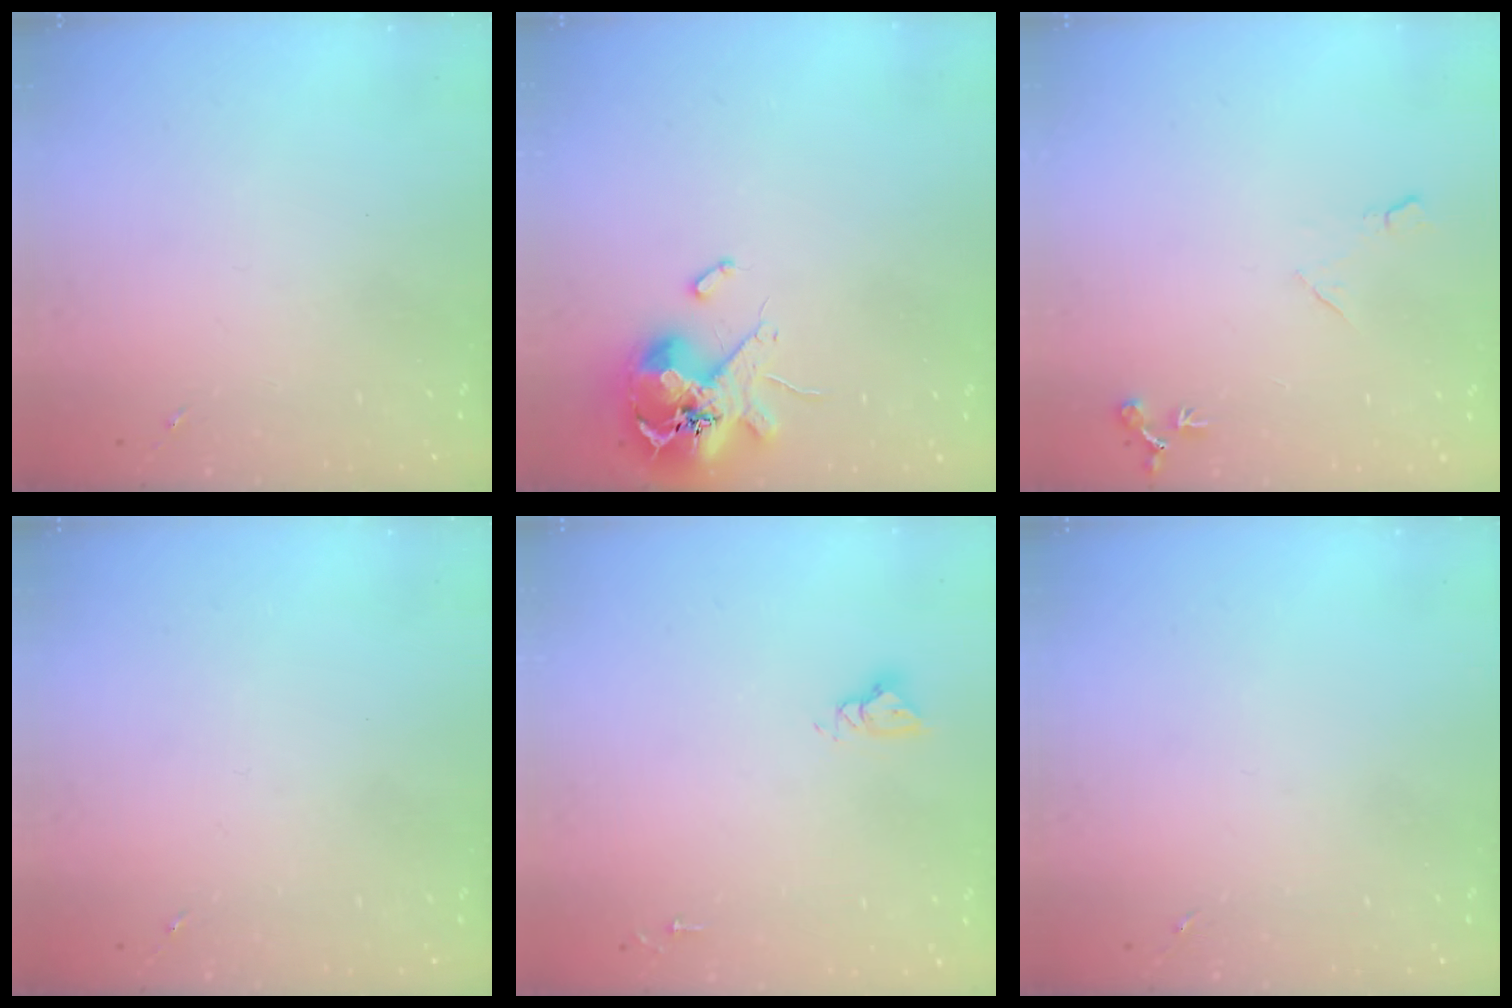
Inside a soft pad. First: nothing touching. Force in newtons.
{"total": 13.9, "press": 13.8, "slide": 2.0}
{"total": 7.0, "press": 7.0, "slide": 0.8}
{"total": 0.0}
{"total": 4.8, "press": 4.7, "slide": 0.4}
{"total": 0.0}